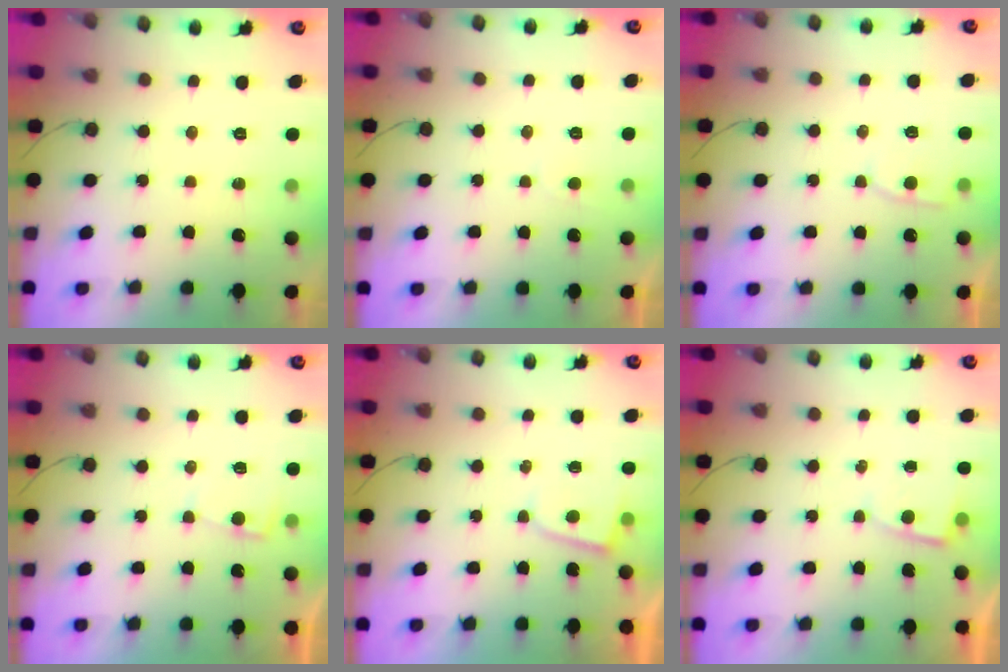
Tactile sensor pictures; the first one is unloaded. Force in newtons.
{"total": 2.0, "press": 1.9, "slide": 0.3}
{"total": 3.9, "press": 3.9, "slide": 0.4}
{"total": 2.1, "press": 2.1, "slide": 0.3}
{"total": 2.2, "press": 2.2, "slide": 0.3}
{"total": 2.5, "press": 2.4, "slide": 0.4}